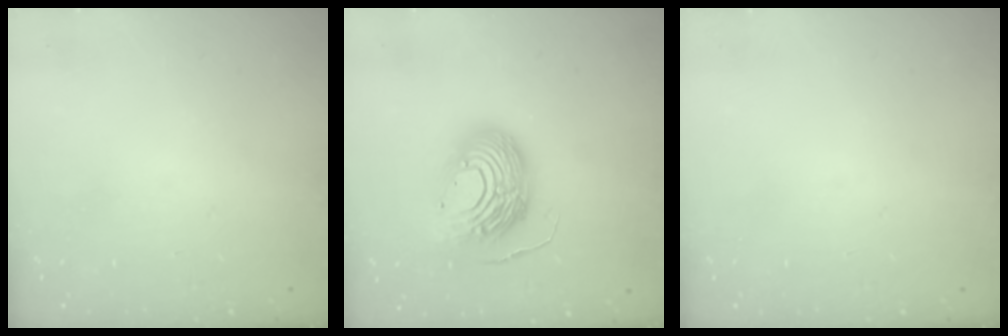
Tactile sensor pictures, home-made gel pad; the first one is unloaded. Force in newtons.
{"total": 16.0, "press": 15.8, "slide": 2.4}
{"total": 0.0}